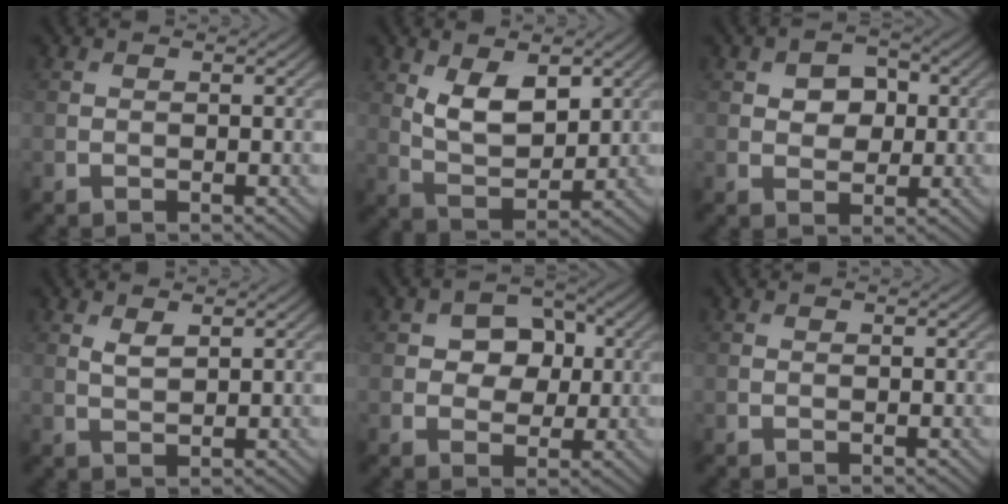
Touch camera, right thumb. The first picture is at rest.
{"total": 7.0, "force": [2.7, 3.8, 5.3], "torque": [-0.105, -0.012, 0.055]}
{"total": 4.0, "force": [0.7, 3.0, 2.5], "torque": [-0.042, 0.004, 0.002]}
{"total": 1.8, "force": [1.0, 0.7, 1.3], "torque": [-0.032, -0.003, 0.024]}
{"total": 5.5, "force": [0.8, 4.3, 3.4], "torque": [-0.055, 0.005, -0.003]}
{"total": 0.0}